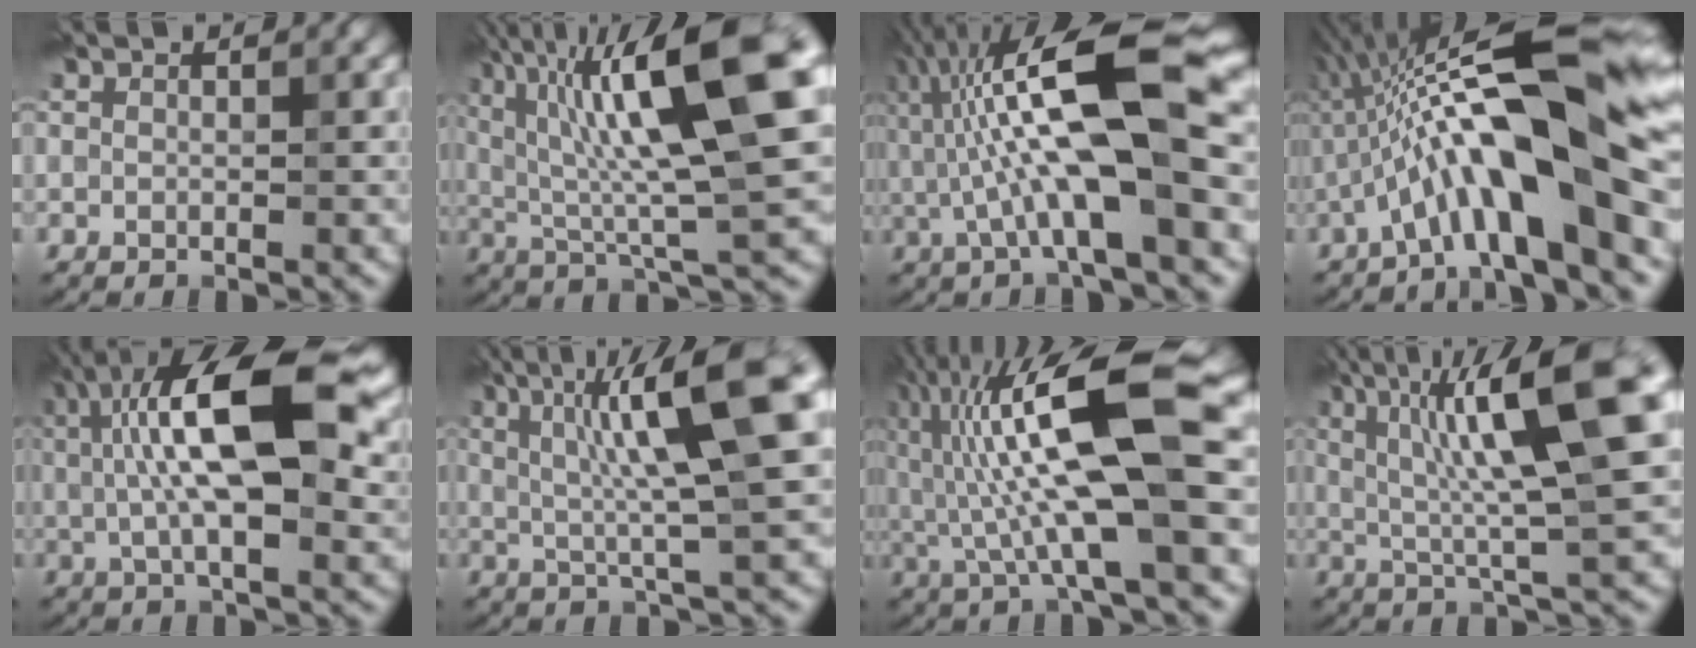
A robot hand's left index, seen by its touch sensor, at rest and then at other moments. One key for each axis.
{"total": 14.6, "fx": 4.4, "fy": 3.2, "fz": 13.6, "tx": -0.220, "ty": 0.020, "tz": 0.072}
{"total": 13.1, "fx": 1.5, "fy": 3.6, "fz": 12.6, "tx": -0.222, "ty": 0.023, "tz": 0.015}
{"total": 13.7, "fx": -1.6, "fy": 2.6, "fz": 13.3, "tx": -0.216, "ty": 0.031, "tz": -0.028}
{"total": 14.0, "fx": 3.1, "fy": 5.3, "fz": 12.6, "tx": -0.201, "ty": 0.021, "tz": 0.039}
{"total": 11.3, "fx": 2.8, "fy": 1.9, "fz": 10.8, "tx": -0.167, "ty": 0.012, "tz": 0.048}
{"total": 13.7, "fx": 0.9, "fy": 3.6, "fz": 13.1, "tx": -0.243, "ty": 0.023, "tz": 0.008}
{"total": 12.6, "fx": 3.3, "fy": 2.3, "fz": 12.0, "tx": -0.194, "ty": 0.016, "tz": 0.057}